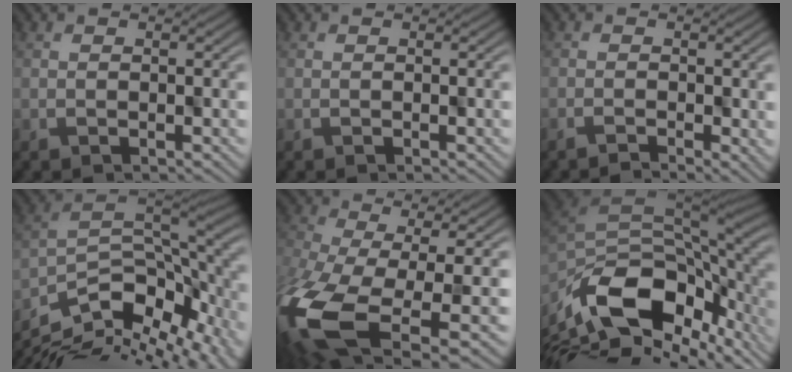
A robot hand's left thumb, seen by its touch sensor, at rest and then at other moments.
{"total": 0.0}
{"total": 0.7, "force": [-0.7, -0.2, -0.2], "torque": [0.003, -0.001, -0.017]}
{"total": 12.0, "force": [-6.5, 5.3, 8.5], "torque": [-0.188, -0.023, -0.101]}
{"total": 13.1, "force": [-3.7, 5.8, 11.1], "torque": [-0.301, -0.054, -0.035]}
{"total": 13.5, "force": [-3.7, 7.5, 10.6], "torque": [-0.233, -0.042, -0.049]}